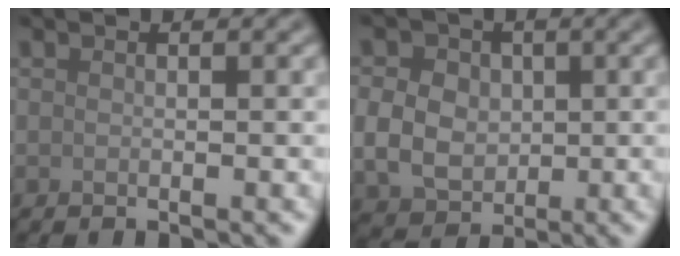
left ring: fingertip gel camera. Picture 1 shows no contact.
{"total": 5.2, "force": [0.1, 4.3, 2.9], "torque": [-0.055, -0.002, -0.006]}